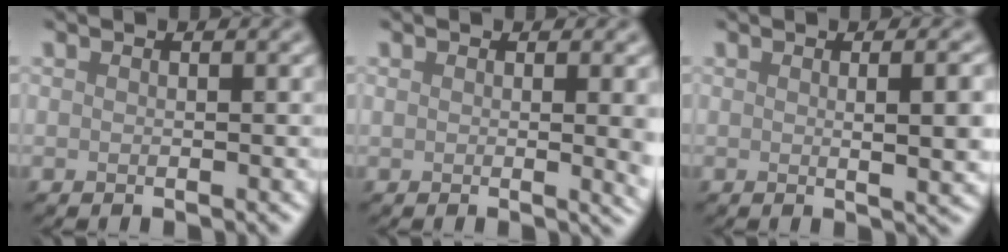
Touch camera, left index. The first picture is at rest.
{"total": 3.4, "force": [0.8, 1.3, 3.1], "torque": [-0.028, -0.001, 0.012]}
{"total": 4.2, "force": [0.4, 1.1, 4.1], "torque": [-0.050, 0.004, 0.009]}